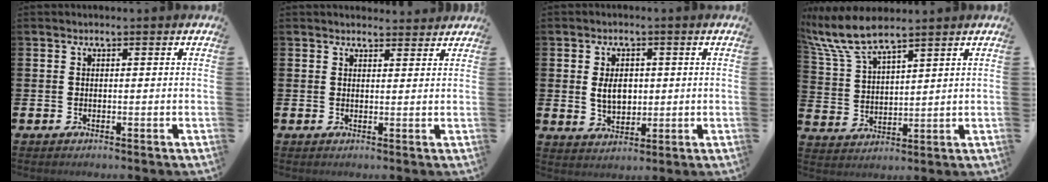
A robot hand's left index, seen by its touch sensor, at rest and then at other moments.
{"total": 2.1, "force": [2.0, 0.5, -0.1], "torque": [0.011, -0.010, 0.035]}
{"total": 4.2, "force": [0.6, 2.9, 3.0], "torque": [-0.044, 0.004, 0.005]}
{"total": 7.8, "force": [7.0, 1.4, 3.2], "torque": [-0.088, -0.021, 0.128]}